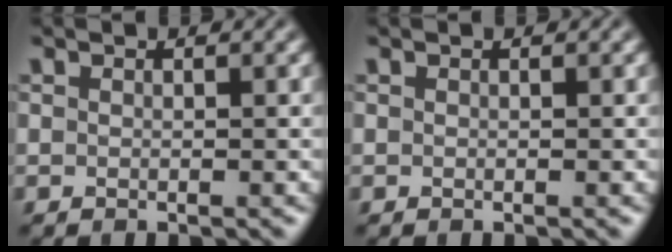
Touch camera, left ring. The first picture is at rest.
{"total": 0.0}